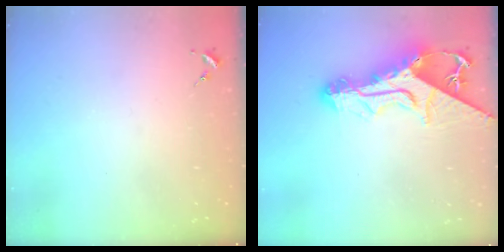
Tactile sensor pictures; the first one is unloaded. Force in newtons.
{"total": 17.6, "press": 17.5, "slide": 1.7}